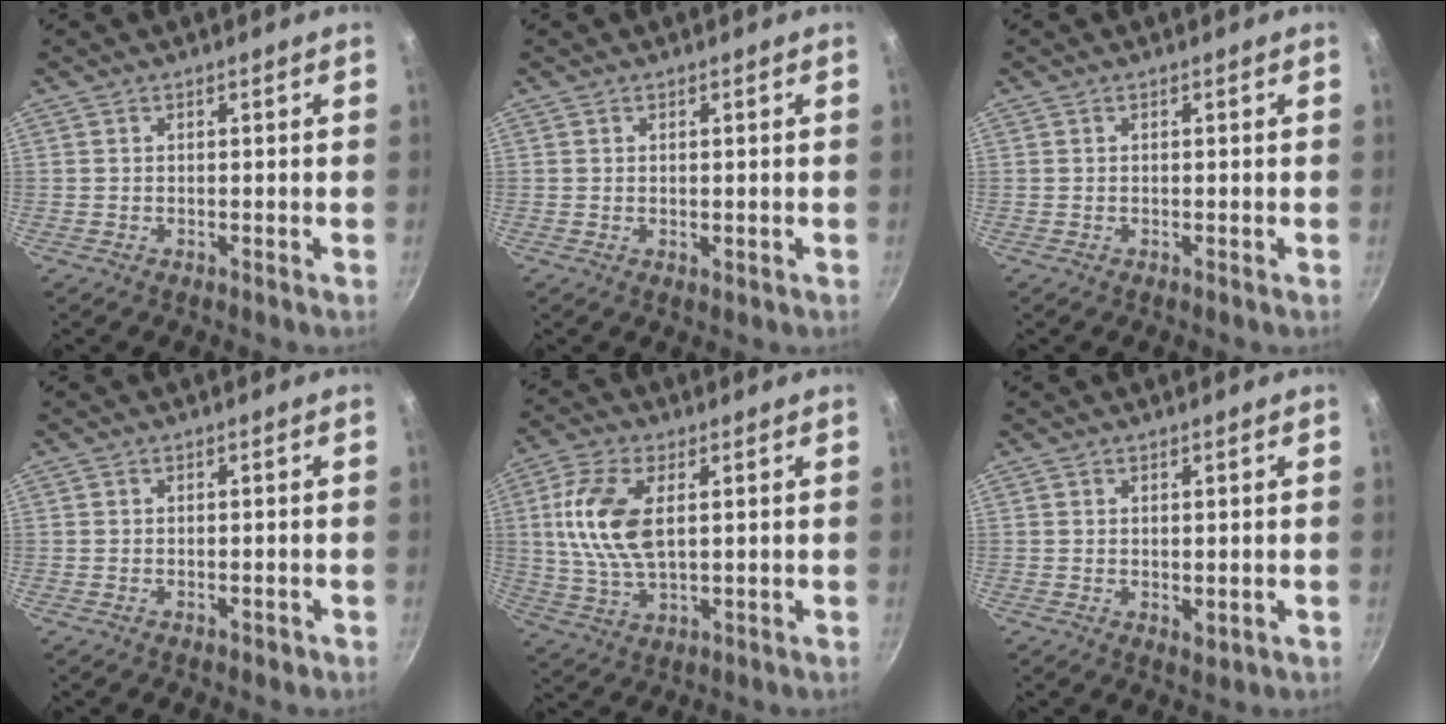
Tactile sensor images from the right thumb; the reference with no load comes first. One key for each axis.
{"total": 0.6, "fx": 0.1, "fy": 0.3, "fz": 0.5, "tx": -0.005, "ty": -0.005, "tz": 0.001}
{"total": 0.0}
{"total": 1.1, "fx": -0.5, "fy": 0.6, "fz": 0.7, "tx": -0.004, "ty": 0.006, "tz": -0.006}
{"total": 11.9, "fx": 2.2, "fy": 6.1, "fz": 10.0, "tx": -0.200, "ty": 0.002, "tz": 0.040}
{"total": 1.9, "fx": 0.5, "fy": 1.1, "fz": 1.4, "tx": -0.019, "ty": -0.010, "tz": 0.007}